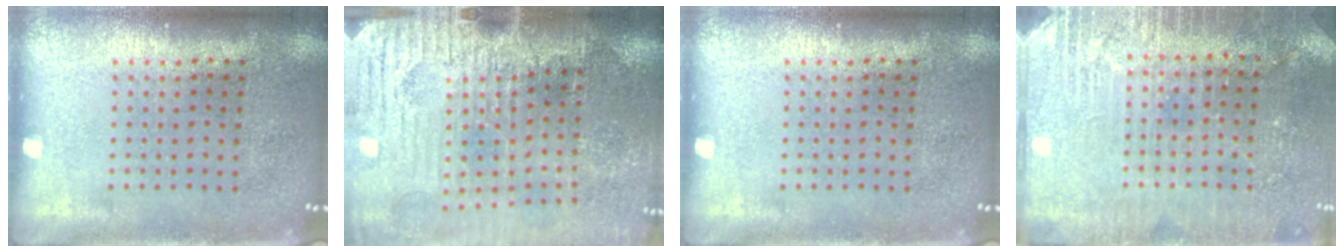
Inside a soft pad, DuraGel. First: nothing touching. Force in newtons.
{"total": 3.9, "press": 3.6, "slide": 1.4}
{"total": 0.0}
{"total": 2.8, "press": 2.8, "slide": 0.4}